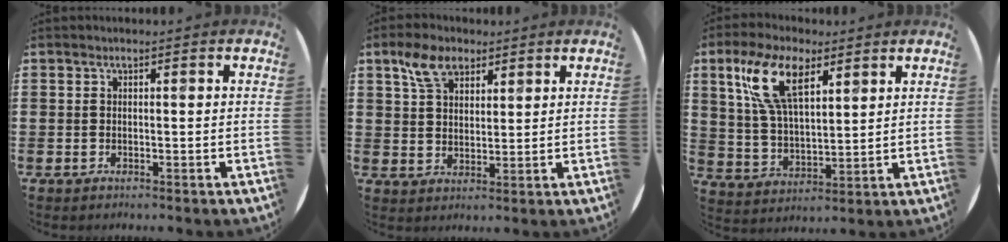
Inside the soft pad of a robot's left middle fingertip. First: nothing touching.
{"total": 5.7, "force": [3.8, 3.2, 2.8], "torque": [-0.059, 0.006, 0.069]}
{"total": 10.1, "force": [6.0, 4.3, 6.9], "torque": [-0.153, 0.002, 0.110]}